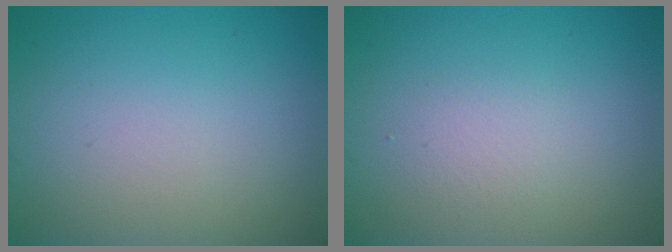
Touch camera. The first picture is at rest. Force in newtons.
{"total": 1.4, "press": 1.4, "slide": 0.0}